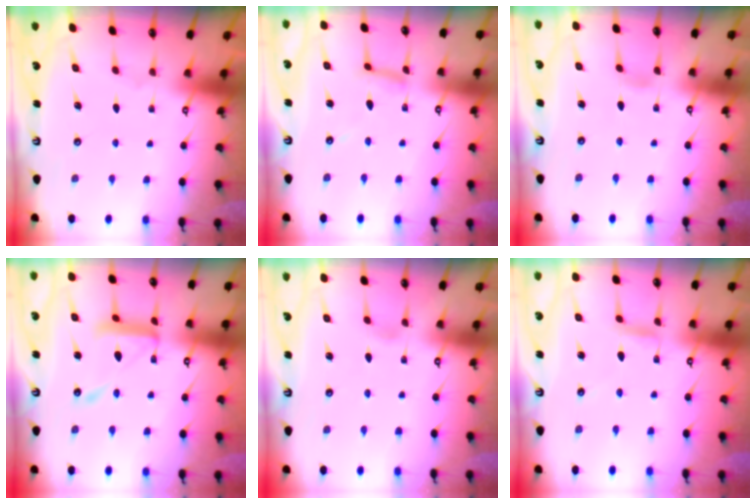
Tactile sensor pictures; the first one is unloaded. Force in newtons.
{"total": 5.1, "press": 5.1, "slide": 0.4}
{"total": 2.7, "press": 2.7, "slide": 0.3}
{"total": 12.5, "press": 12.4, "slide": 1.1}
{"total": 2.1, "press": 2.1, "slide": 0.2}
{"total": 2.9, "press": 2.9, "slide": 0.0}